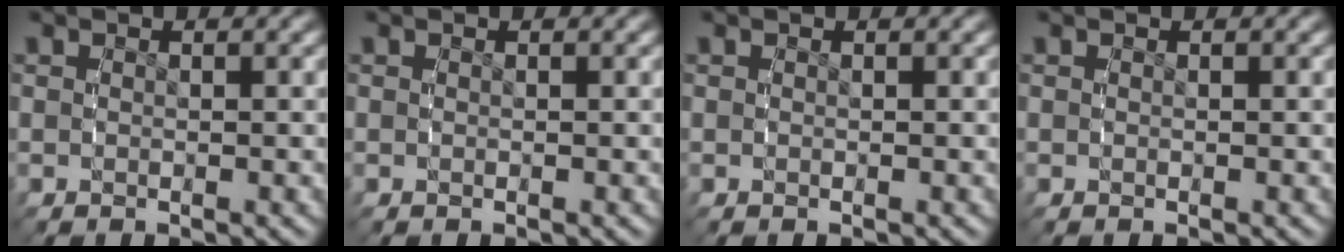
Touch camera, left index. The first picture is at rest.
{"total": 0.0}
{"total": 0.0}
{"total": 0.0}